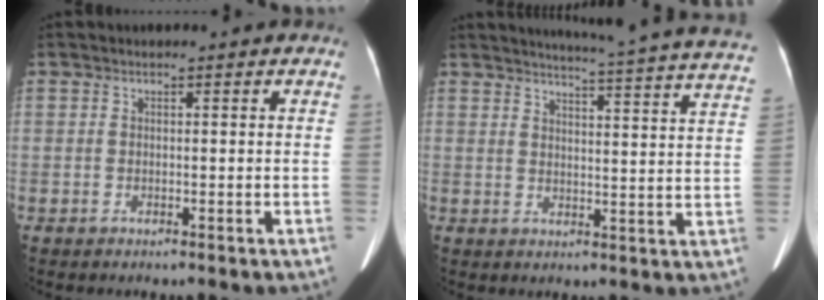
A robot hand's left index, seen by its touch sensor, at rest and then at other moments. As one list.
[{"total": 22.5, "force": [21.1, -0.9, 7.7], "torque": [-0.111, -0.076, 0.238]}]